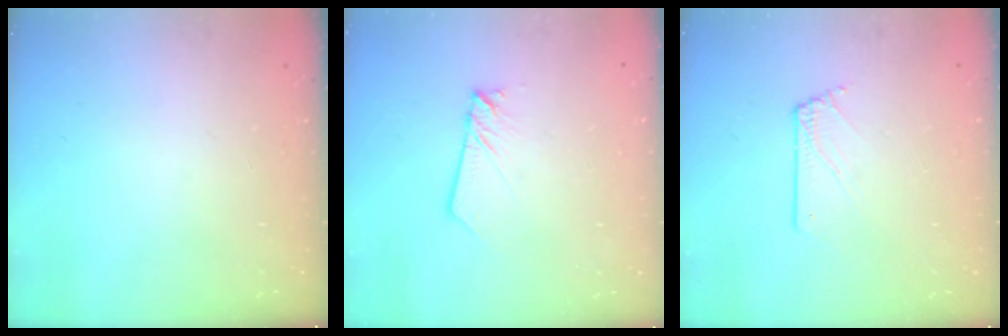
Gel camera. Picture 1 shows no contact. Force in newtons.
{"total": 2.4, "press": 2.4, "slide": 0.1}
{"total": 1.7, "press": 1.7, "slide": 0.2}